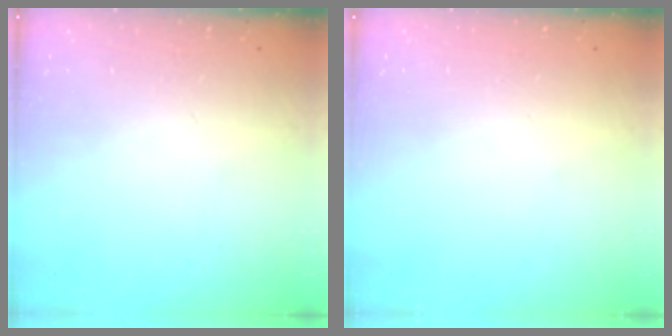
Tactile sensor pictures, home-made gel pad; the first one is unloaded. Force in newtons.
{"total": 0.0}